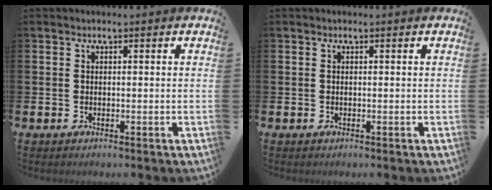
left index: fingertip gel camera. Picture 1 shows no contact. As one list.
[{"total": 0.0}]